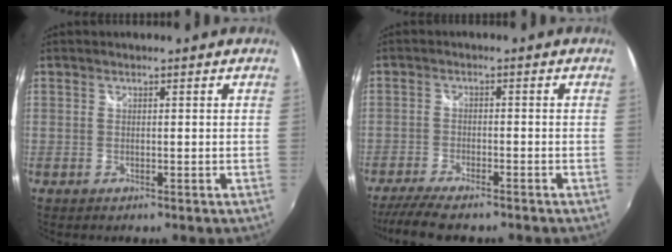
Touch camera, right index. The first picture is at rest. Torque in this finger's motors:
{"motor_torque": [0.96, -0.72, 0.18, 0.04]}